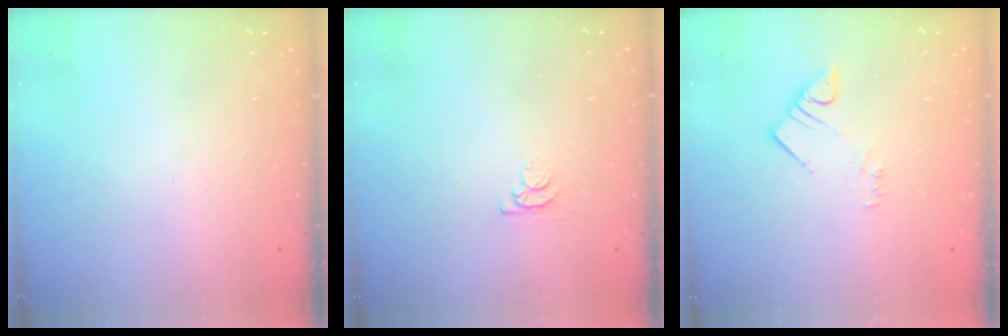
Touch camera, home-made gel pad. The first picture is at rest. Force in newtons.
{"total": 4.3, "press": 4.2, "slide": 0.5}
{"total": 3.7, "press": 3.7, "slide": 0.3}